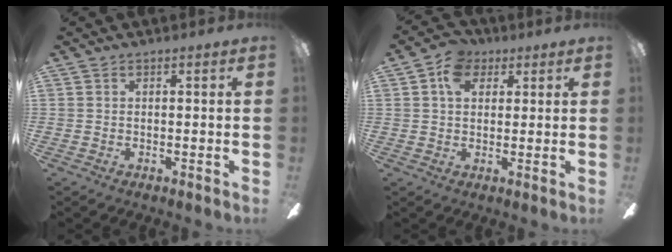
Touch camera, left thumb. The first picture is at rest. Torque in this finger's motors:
{"motor_torque": [0.01, 0.10, -0.02, -0.10, -0.06]}